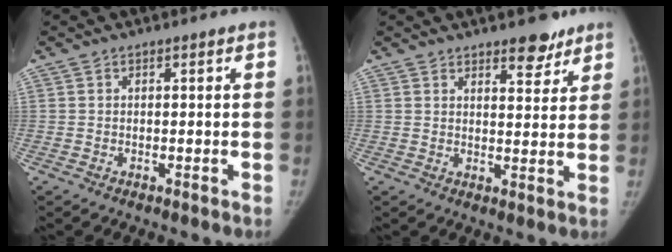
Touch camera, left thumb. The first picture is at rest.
{"total": 5.3, "force": [4.0, 2.2, 2.7], "torque": [-0.014, -0.027, 0.056]}